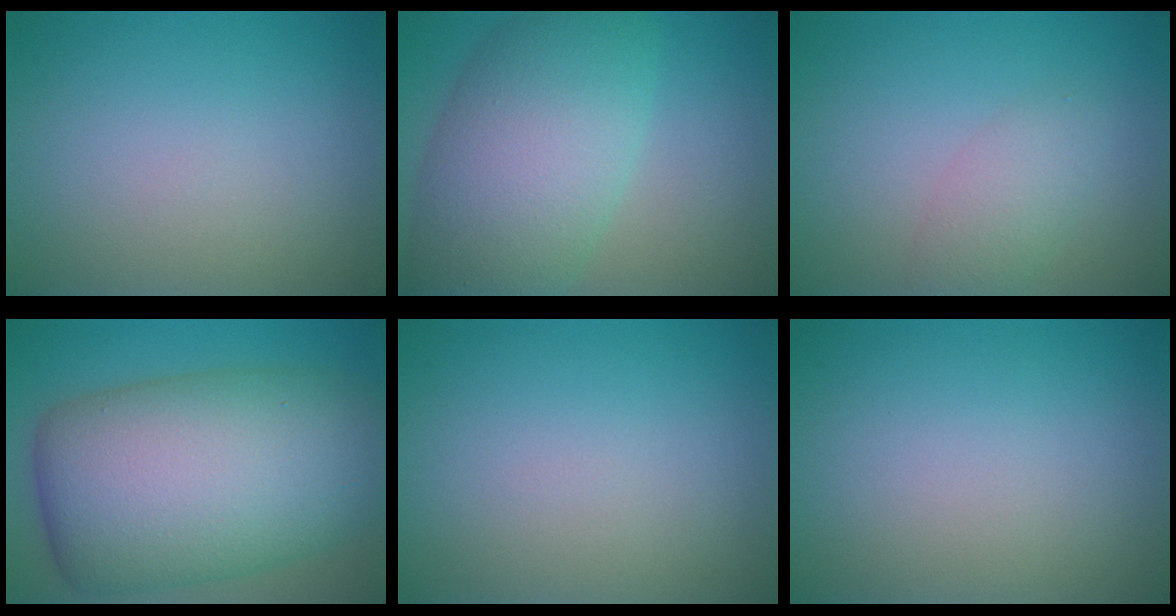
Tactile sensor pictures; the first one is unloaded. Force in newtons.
{"total": 10.0, "press": 10.0, "slide": 0.4}
{"total": 2.2, "press": 2.2, "slide": 0.1}
{"total": 15.7, "press": 15.7, "slide": 0.2}
{"total": 0.0}
{"total": 0.0}